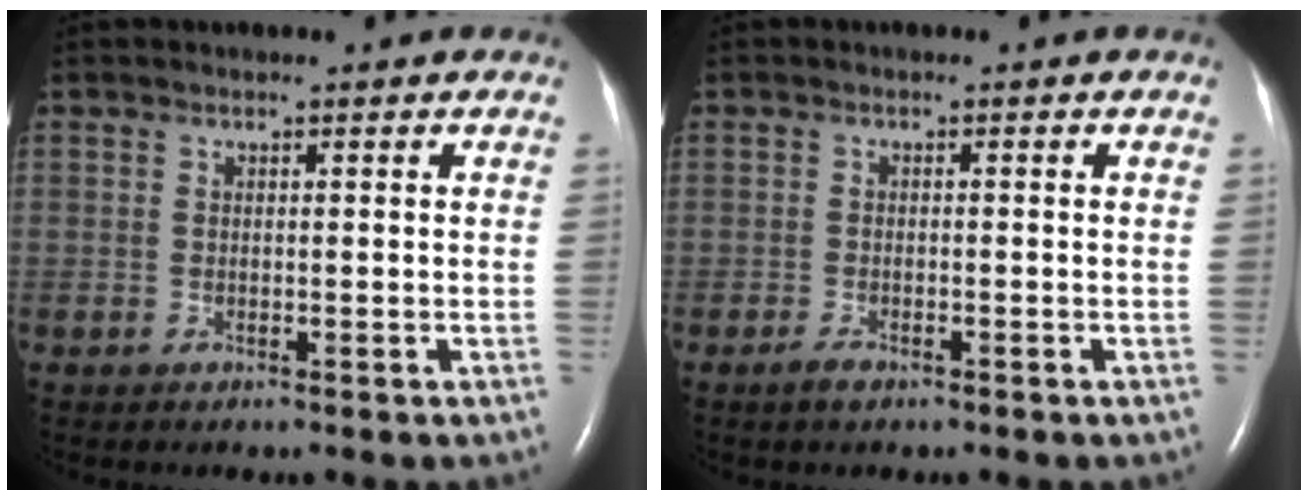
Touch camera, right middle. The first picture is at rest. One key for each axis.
{"total": 1.4, "fx": -1.1, "fy": 0.5, "fz": 0.8, "tx": -0.022, "ty": -0.002, "tz": -0.019}